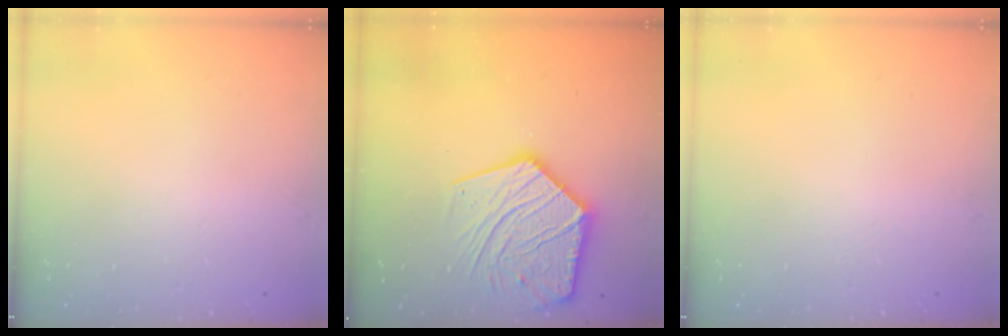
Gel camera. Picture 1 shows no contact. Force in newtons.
{"total": 19.2, "press": 19.2, "slide": 1.5}
{"total": 0.0}